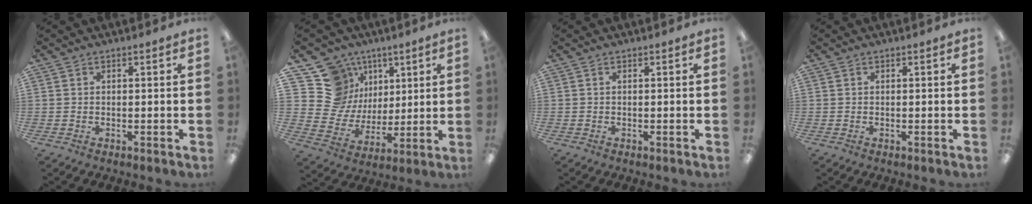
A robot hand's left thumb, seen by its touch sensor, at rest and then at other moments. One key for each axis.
{"total": 14.9, "fx": 6.8, "fy": 12.8, "fz": 3.5, "tx": -0.064, "ty": -0.041, "tz": 0.141}
{"total": 0.0}
{"total": 0.0}